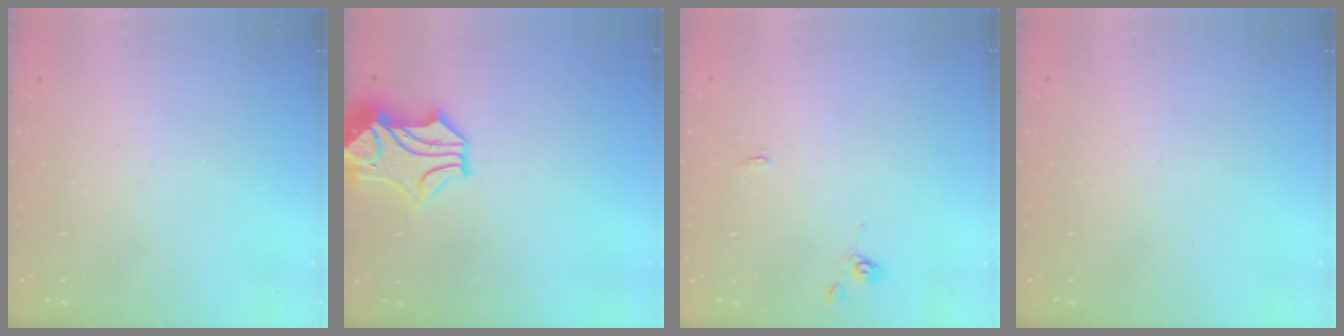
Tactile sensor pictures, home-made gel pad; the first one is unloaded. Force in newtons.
{"total": 1.0, "press": 0.3, "slide": 1.0}
{"total": 0.7, "press": 0.5, "slide": 0.4}
{"total": 0.0}